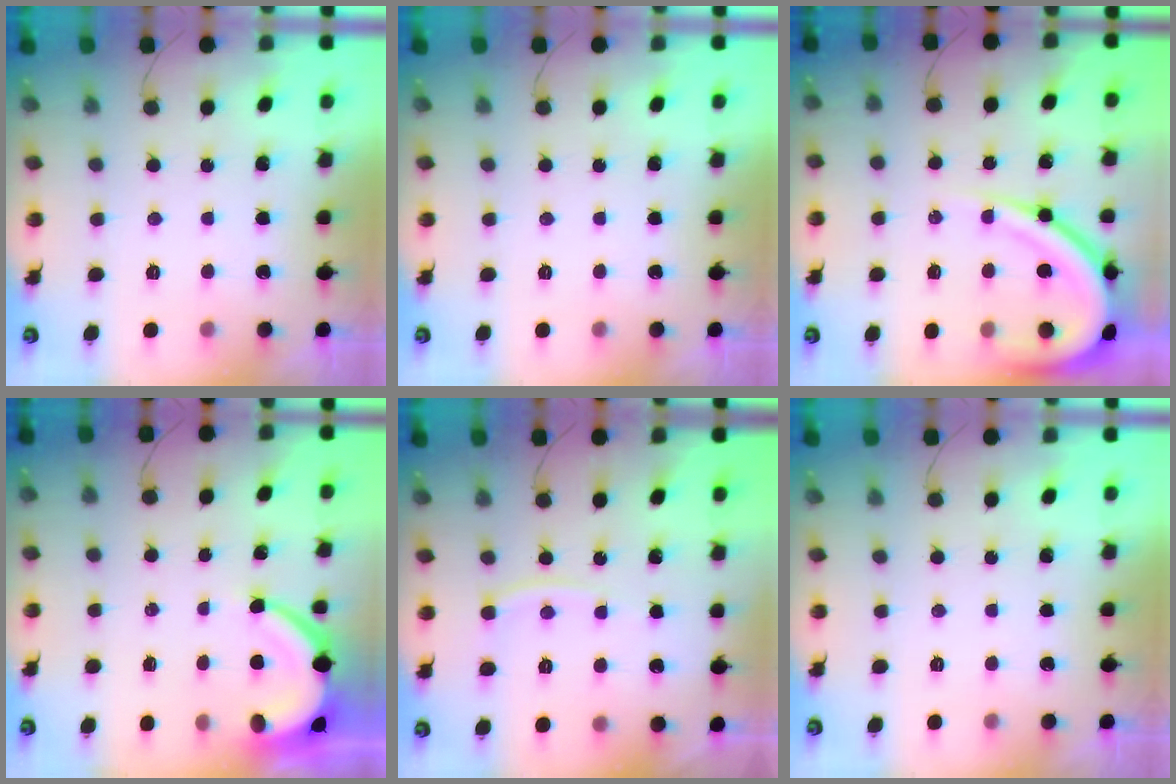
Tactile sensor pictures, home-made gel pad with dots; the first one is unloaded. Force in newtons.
{"total": 0.0}
{"total": 15.5, "press": 15.3, "slide": 1.8}
{"total": 6.4, "press": 6.4, "slide": 0.6}
{"total": 4.7, "press": 4.6, "slide": 0.7}
{"total": 0.0}